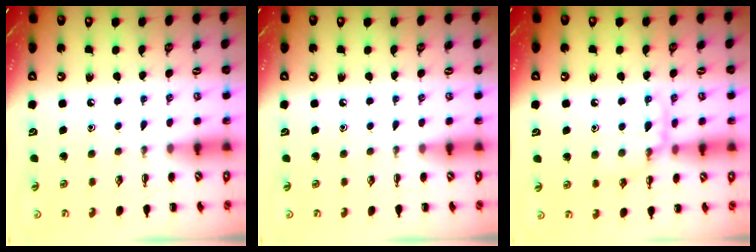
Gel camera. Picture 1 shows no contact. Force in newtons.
{"total": 0.0}
{"total": 10.3, "press": 10.3, "slide": 0.9}